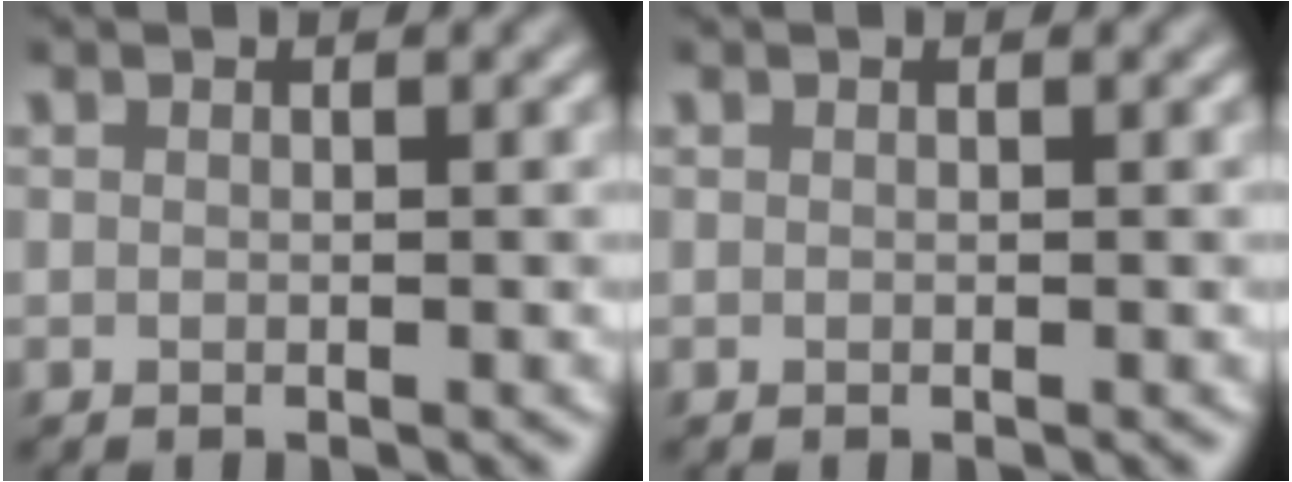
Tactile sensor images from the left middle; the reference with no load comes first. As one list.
[{"total": 0.0}]